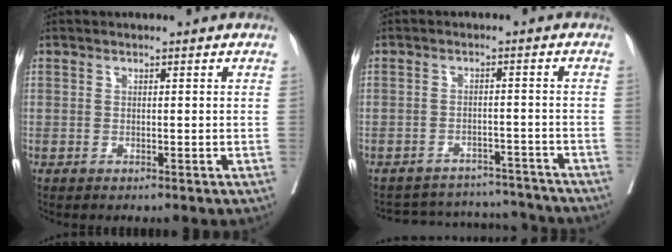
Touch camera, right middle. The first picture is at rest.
{"total": 10.7, "force": [-10.3, 2.8, 0.2], "torque": [0.001, 0.027, -0.130]}